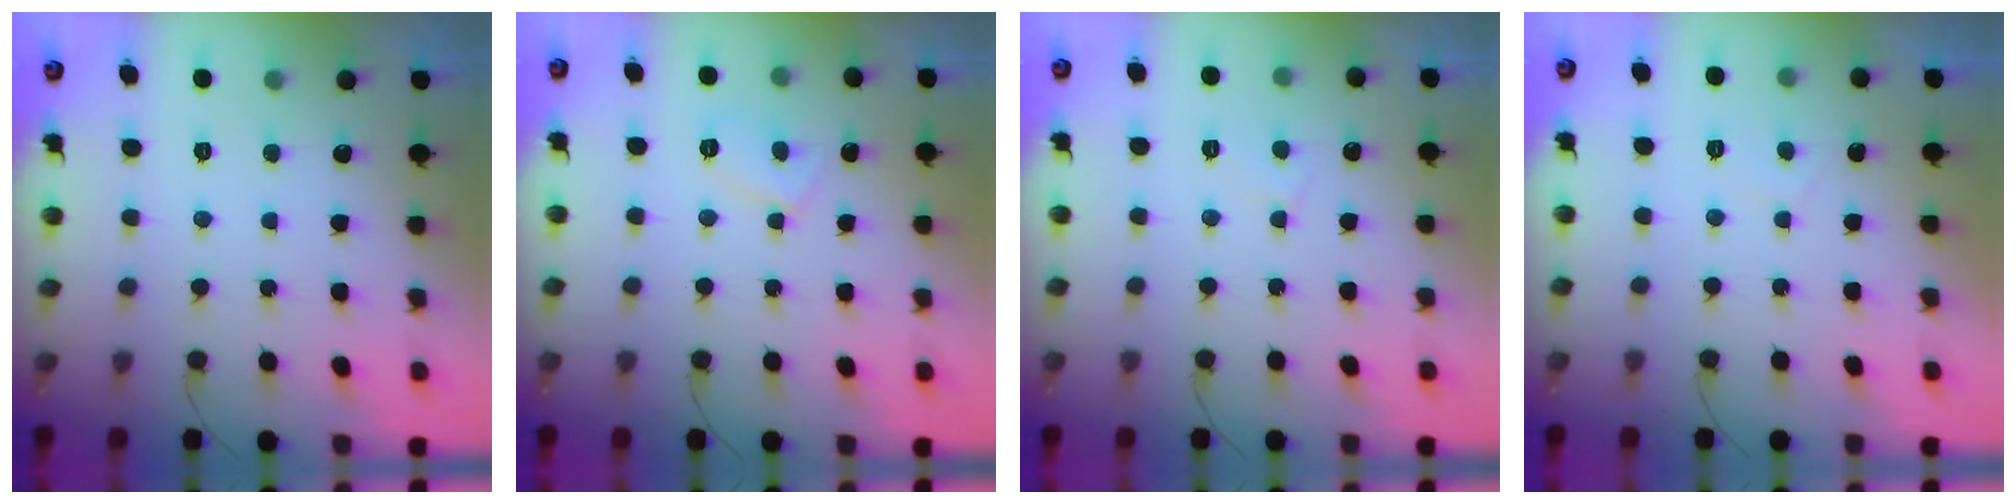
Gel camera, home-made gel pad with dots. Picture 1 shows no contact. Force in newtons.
{"total": 5.0, "press": 5.0, "slide": 0.3}
{"total": 2.4, "press": 2.4, "slide": 0.2}
{"total": 0.8, "press": 0.6, "slide": 0.4}